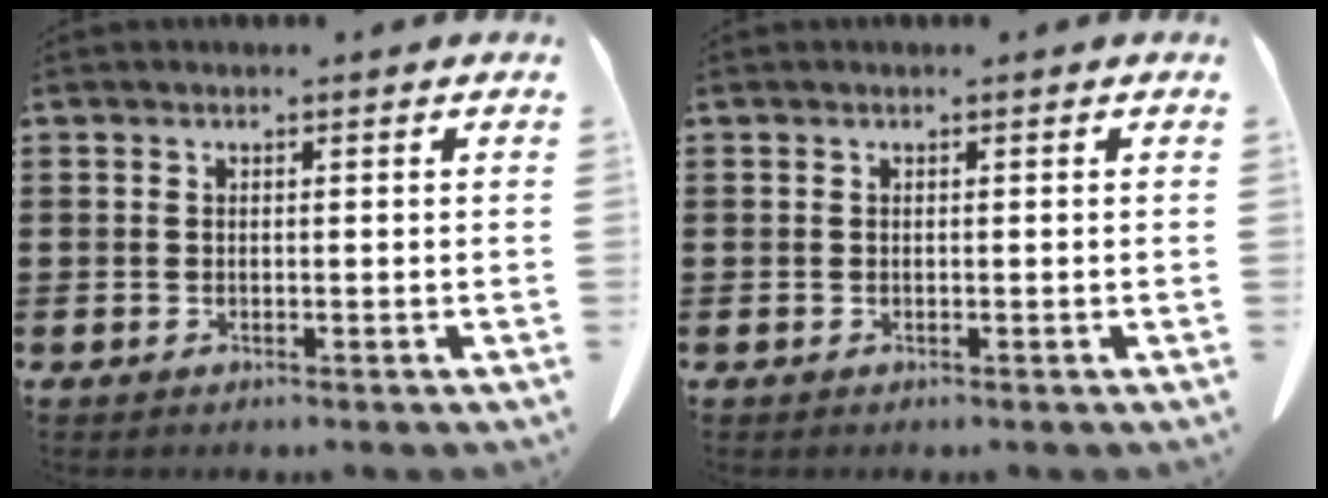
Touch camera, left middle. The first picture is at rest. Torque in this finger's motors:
{"motor_torque": [0.07, -0.07, 0.00, 0.01]}